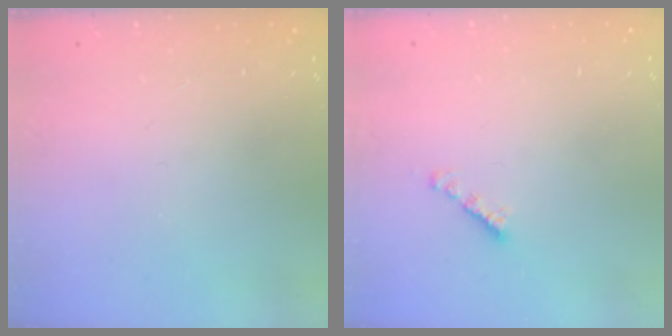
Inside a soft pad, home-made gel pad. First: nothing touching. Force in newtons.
{"total": 2.1, "press": 2.1, "slide": 0.3}